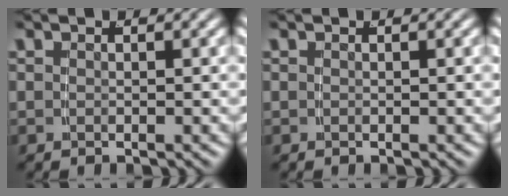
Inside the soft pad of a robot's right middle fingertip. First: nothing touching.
{"total": 0.0}